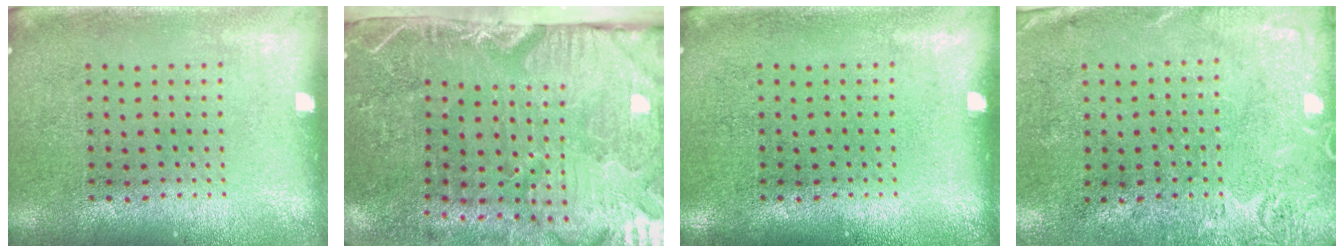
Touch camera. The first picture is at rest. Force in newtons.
{"total": 5.4, "press": 4.4, "slide": 3.1}
{"total": 0.0}
{"total": 2.6, "press": 2.1, "slide": 1.6}